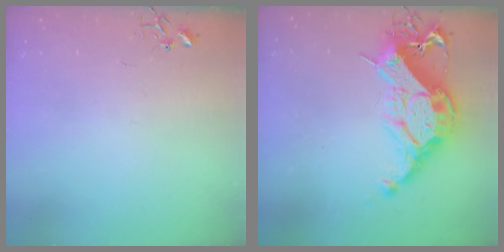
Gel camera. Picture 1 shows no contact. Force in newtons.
{"total": 21.9, "press": 21.8, "slide": 2.0}